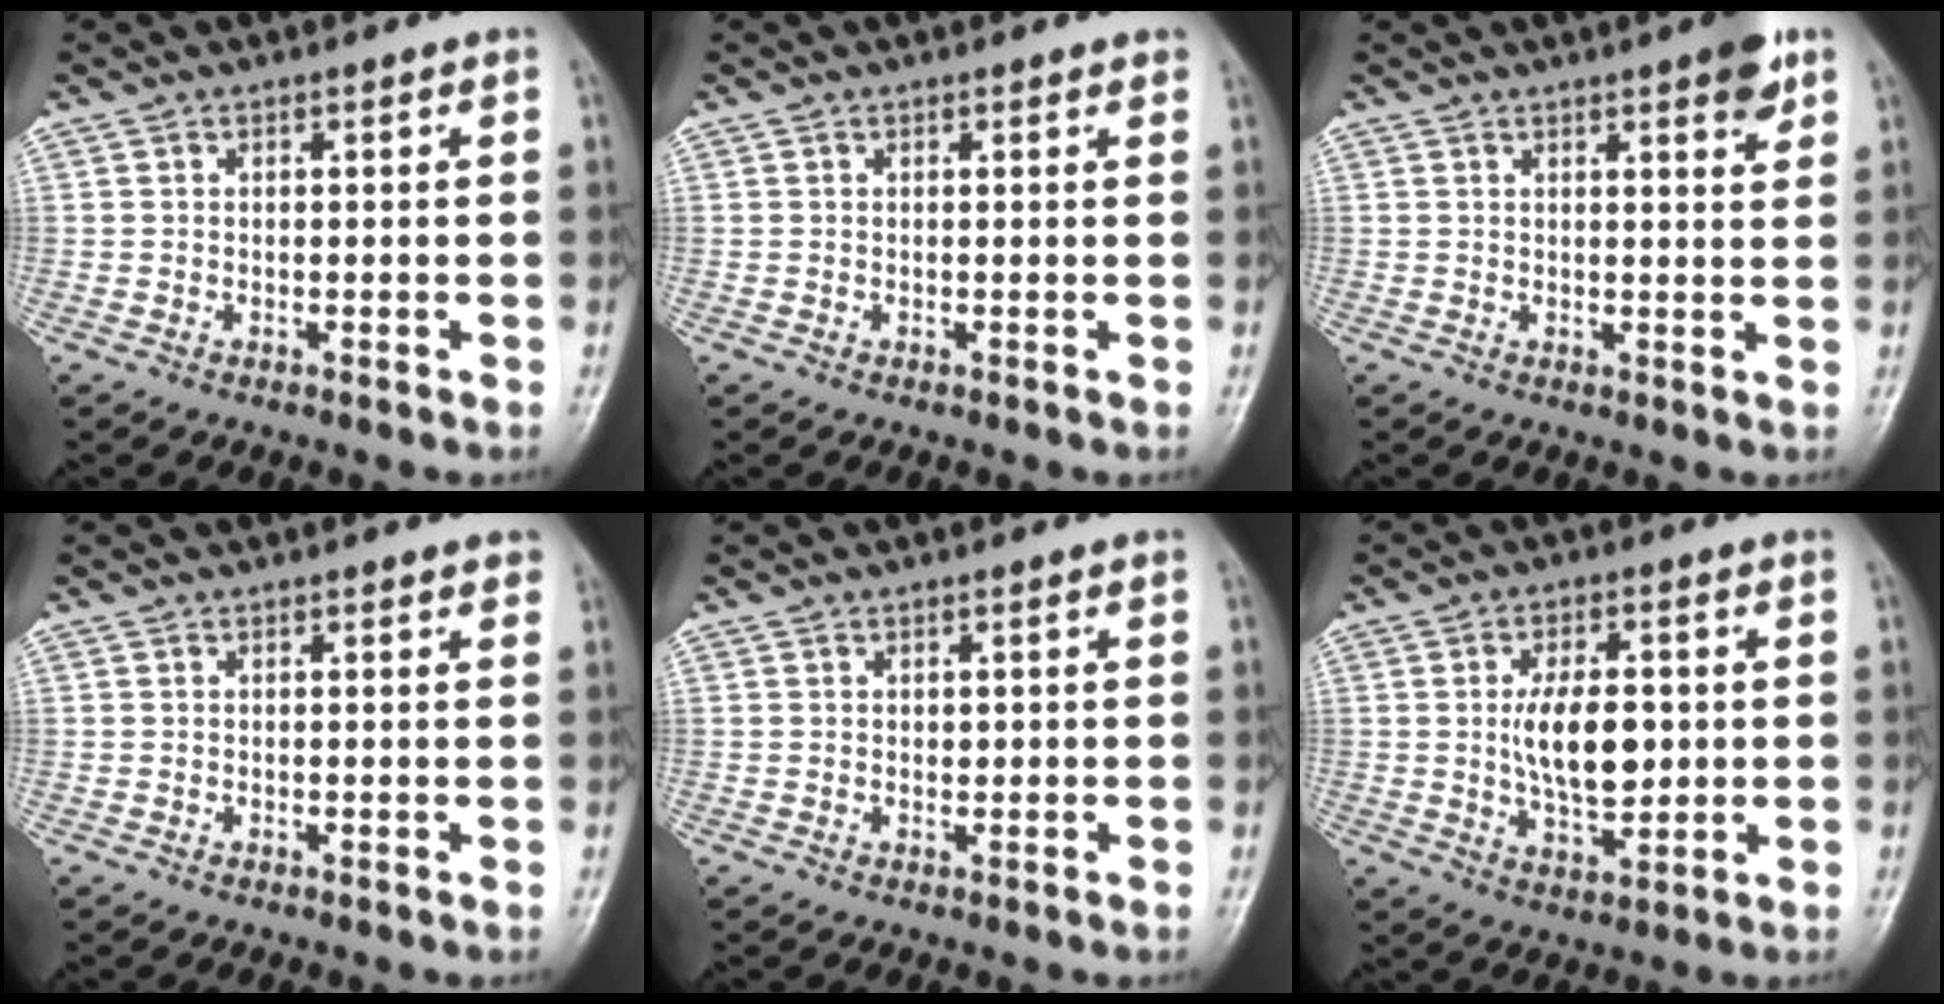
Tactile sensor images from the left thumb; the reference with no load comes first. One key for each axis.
{"total": 0.6, "fx": 0.5, "fy": 0.2, "fz": 0.4, "tx": -0.006, "ty": 0.000, "tz": 0.004}
{"total": 4.9, "fx": 2.9, "fy": 1.2, "fz": 3.7, "tx": -0.041, "ty": -0.013, "tz": 0.034}
{"total": 1.2, "fx": 0.9, "fy": 0.5, "fz": 0.7, "tx": -0.004, "ty": -0.001, "tz": 0.006}
{"total": 0.9, "fx": 0.3, "fy": 0.6, "fz": 0.5, "tx": -0.004, "ty": 0.000, "tz": 0.005}
{"total": 10.7, "fx": 0.7, "fy": 5.6, "fz": 9.1, "tx": -0.139, "ty": -0.011, "tz": 0.017}